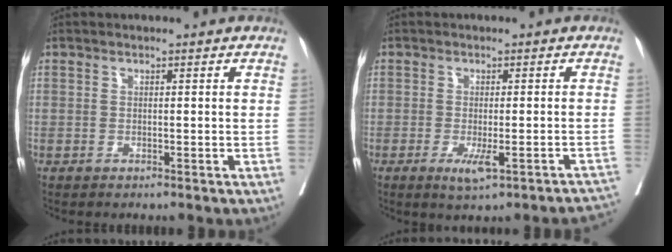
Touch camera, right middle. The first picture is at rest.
{"total": 6.9, "force": [-4.8, 1.2, 4.8], "torque": [-0.044, -0.003, -0.069]}